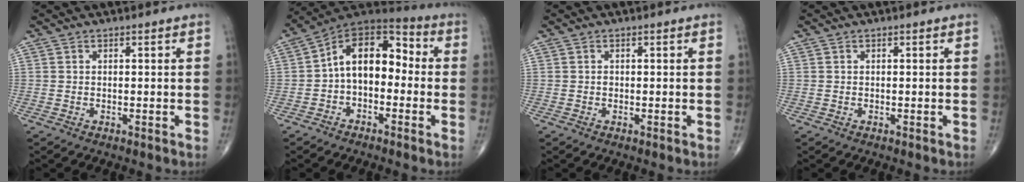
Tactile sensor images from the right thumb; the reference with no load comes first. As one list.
[{"total": 13.1, "force": [-0.8, 8.4, 10.0], "torque": [-0.125, 0.049, -0.030]}, {"total": 0.6, "force": [0.0, 0.5, 0.3], "torque": [-0.005, 0.001, -0.001]}, {"total": 0.0}]